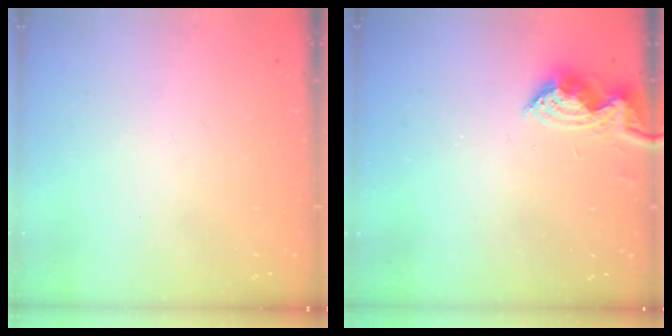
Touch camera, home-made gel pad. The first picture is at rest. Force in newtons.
{"total": 9.0, "press": 9.0, "slide": 0.3}